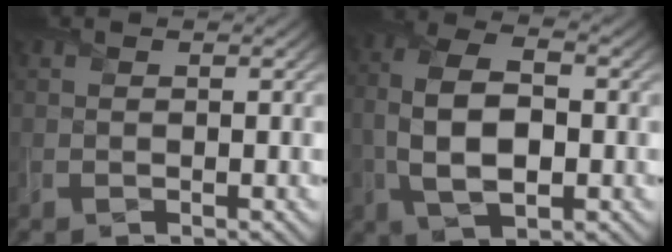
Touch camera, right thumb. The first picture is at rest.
{"total": 10.0, "force": [-0.9, 5.7, 8.2], "torque": [-0.187, -0.001, -0.018]}